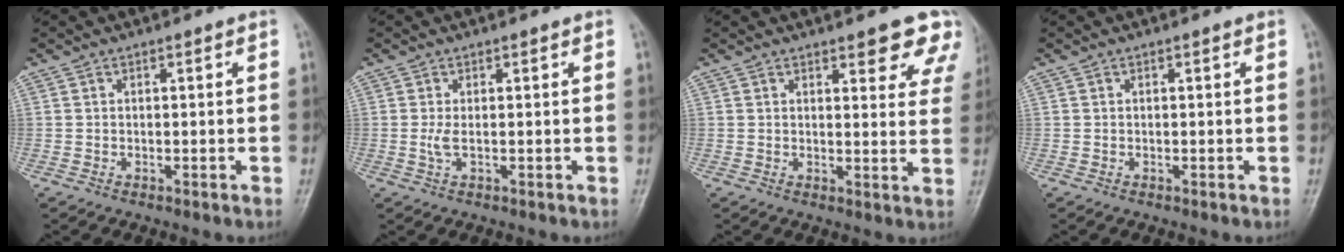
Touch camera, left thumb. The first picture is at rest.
{"total": 1.8, "force": [0.1, 0.5, 1.7], "torque": [-0.039, -0.001, 0.006]}
{"total": 8.8, "force": [6.3, 3.1, 5.3], "torque": [-0.024, -0.029, 0.064]}
{"total": 0.0}